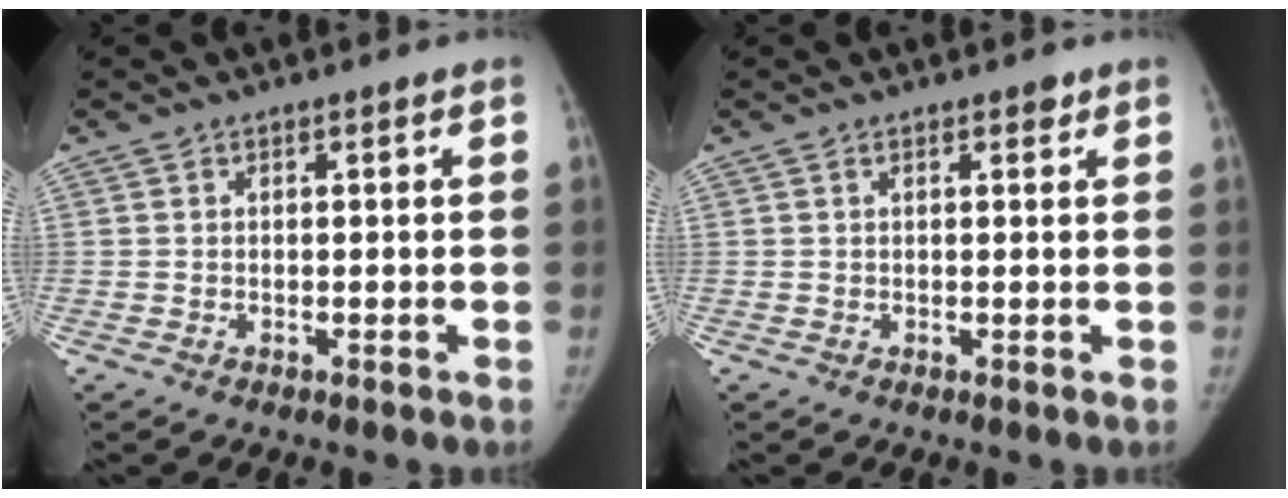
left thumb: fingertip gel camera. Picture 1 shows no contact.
{"total": 1.2, "force": [0.8, 0.6, 0.7], "torque": [0.003, -0.003, 0.005]}